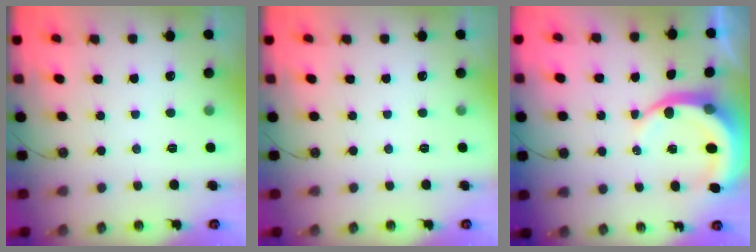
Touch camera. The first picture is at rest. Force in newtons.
{"total": 0.0}
{"total": 7.7, "press": 7.6, "slide": 1.0}